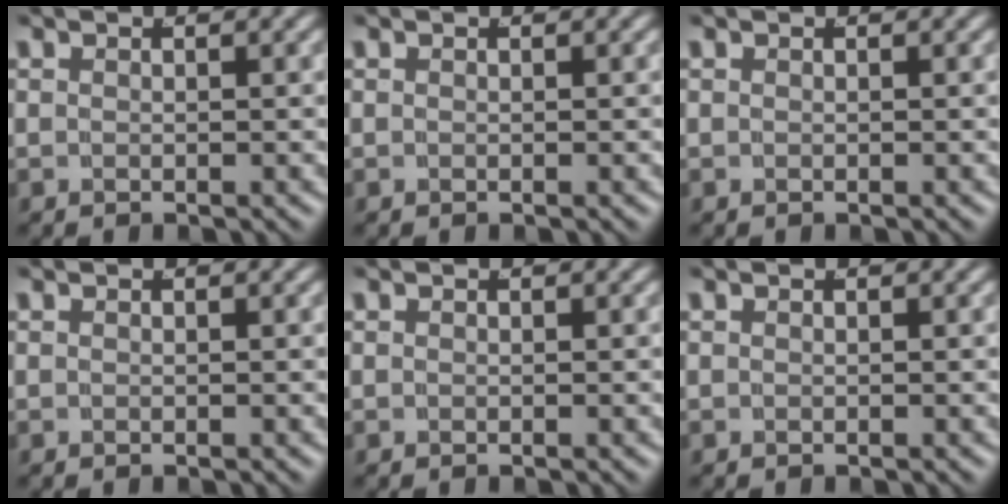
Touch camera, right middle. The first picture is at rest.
{"total": 0.0}
{"total": 1.3, "force": [-0.2, -1.2, -0.3], "torque": [0.017, -0.010, 0.008]}
{"total": 0.0}
{"total": 0.0}
{"total": 0.0}